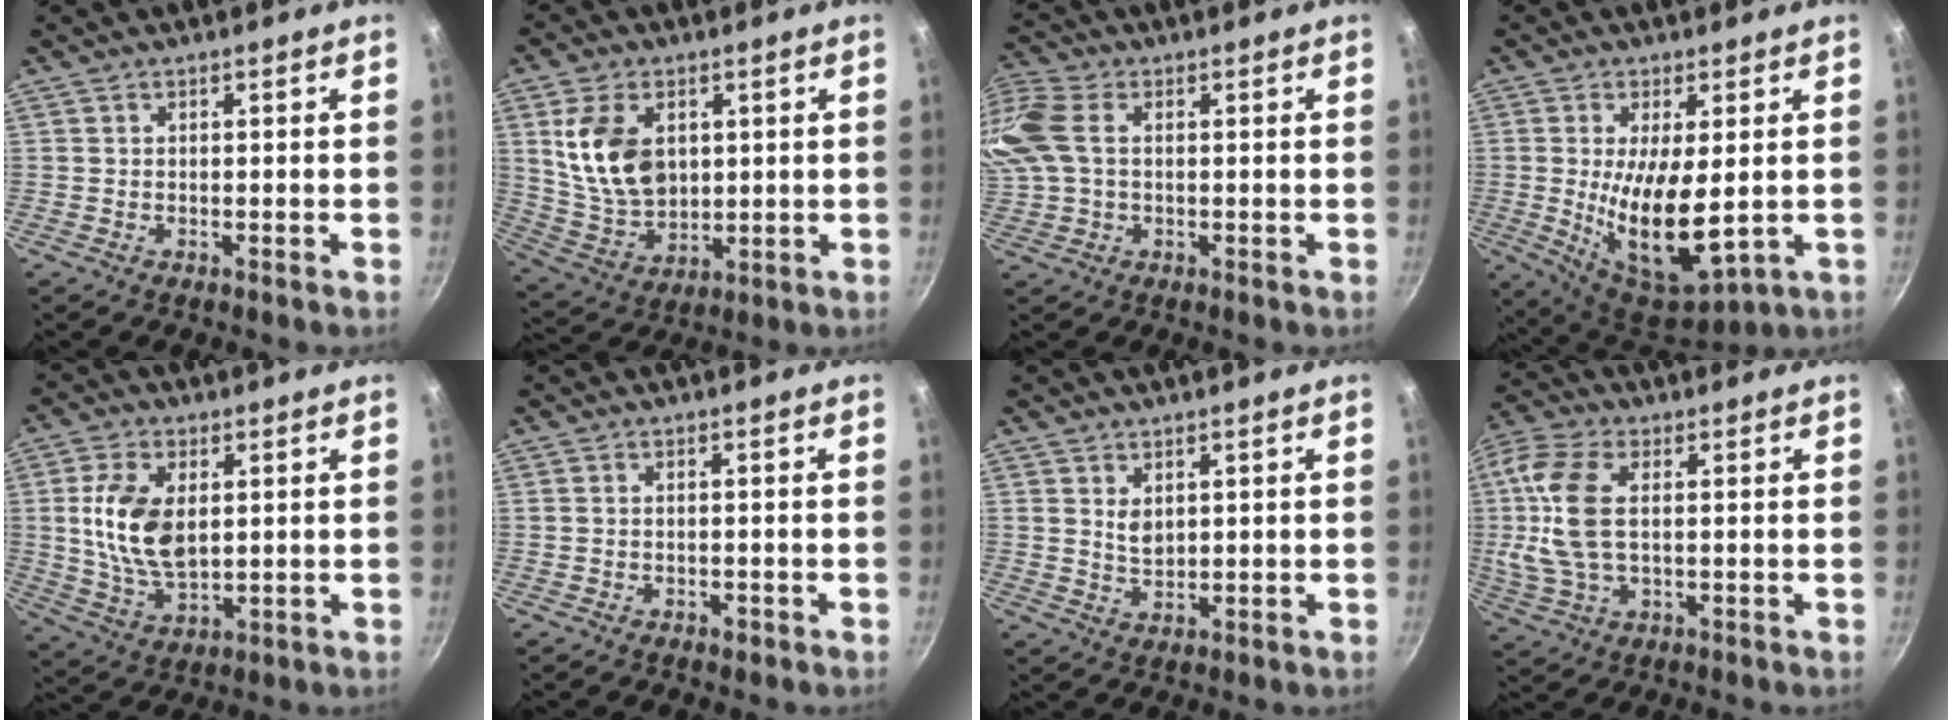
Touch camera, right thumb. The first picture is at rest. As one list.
[{"total": 13.9, "force": [3.1, 9.5, 9.7], "torque": [-0.163, -0.023, 0.072]}, {"total": 13.9, "force": [2.0, 9.5, 9.9], "torque": [-0.236, 0.025, 0.031]}, {"total": 15.2, "force": [-0.7, 6.1, 13.9], "torque": [-0.232, -0.017, 0.007]}, {"total": 12.6, "force": [2.0, 7.2, 10.0], "torque": [-0.182, -0.013, 0.043]}, {"total": 1.3, "force": [-0.7, 0.6, 0.9], "torque": [-0.018, 0.005, -0.009]}, {"total": 3.3, "force": [1.4, 2.1, 2.2], "torque": [-0.034, -0.011, 0.028]}, {"total": 13.1, "force": [1.3, 6.9, 11.1], "torque": [-0.237, 0.011, 0.018]}]